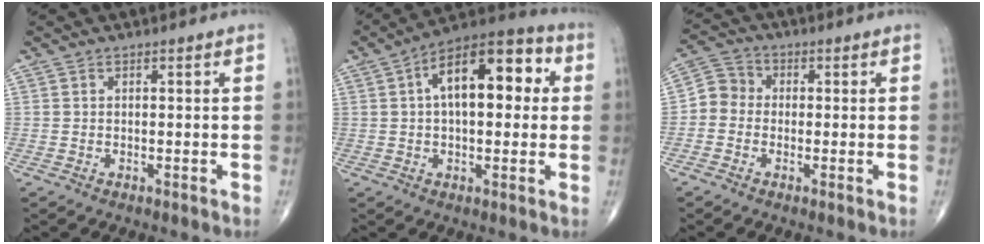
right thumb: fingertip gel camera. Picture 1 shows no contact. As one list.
[{"total": 16.3, "force": [3.3, 8.1, 13.8], "torque": [-0.185, 0.034, 0.040]}, {"total": 4.8, "force": [-0.8, 4.4, 1.8], "torque": [-0.018, 0.016, -0.035]}]